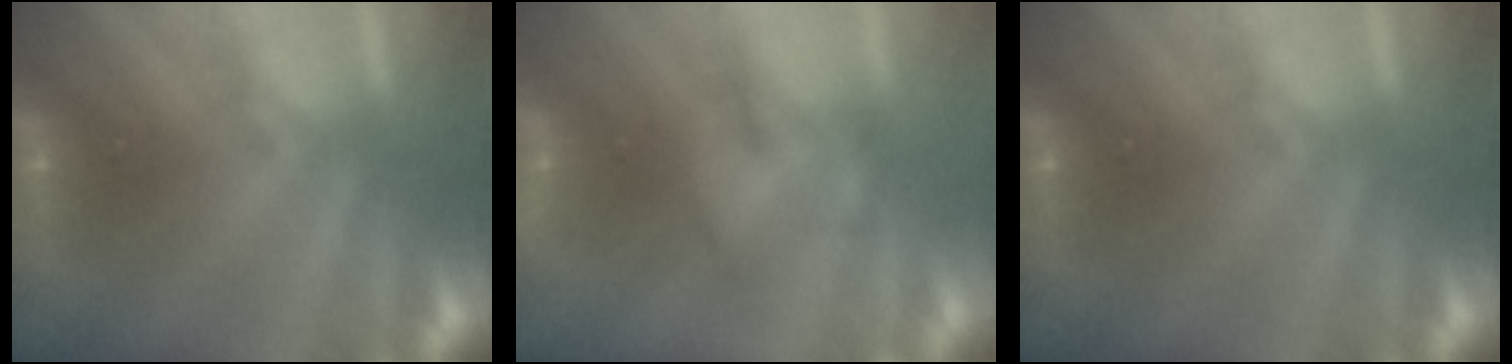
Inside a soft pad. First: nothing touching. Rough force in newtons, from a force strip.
{"total": 2.0}
{"total": 0.0}